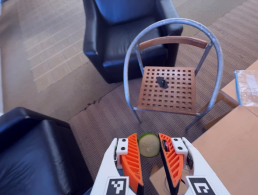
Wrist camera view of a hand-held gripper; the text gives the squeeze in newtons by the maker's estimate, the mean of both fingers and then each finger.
{"total": 9.4, "left": 9.4, "right": 9.4}